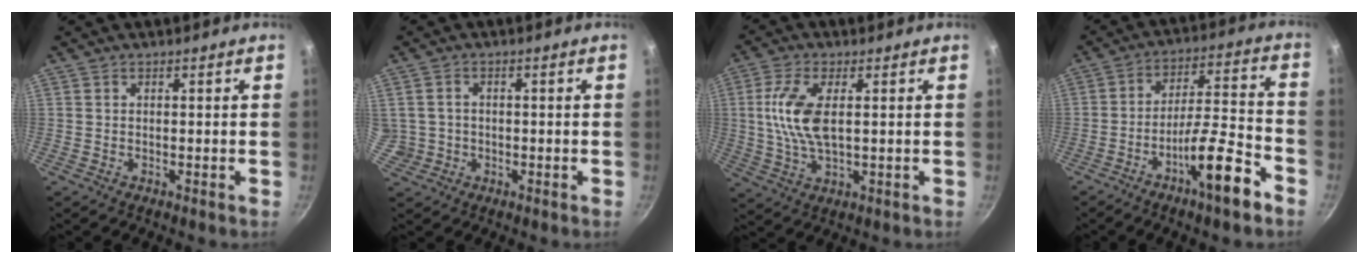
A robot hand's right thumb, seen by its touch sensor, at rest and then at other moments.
{"total": 4.7, "force": [-0.3, 4.4, 1.5], "torque": [-0.019, 0.012, 0.004]}
{"total": 9.7, "force": [1.4, 4.3, 8.6], "torque": [-0.178, 0.001, 0.028]}
{"total": 13.5, "force": [-7.5, 2.7, 10.9], "torque": [-0.160, 0.056, -0.119]}